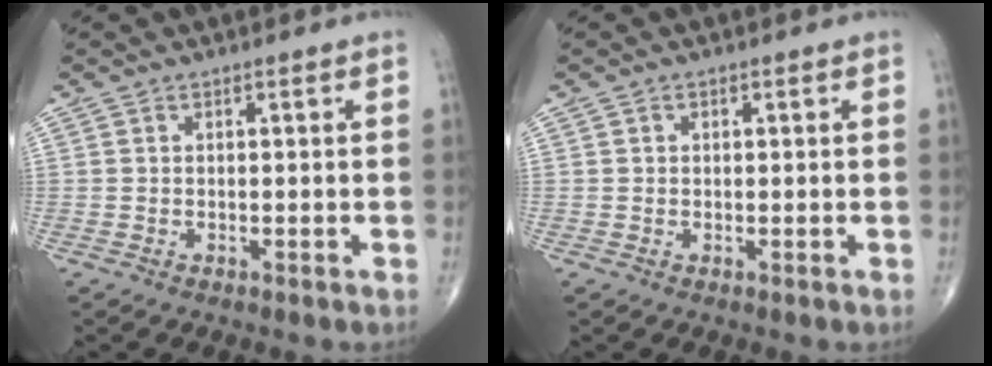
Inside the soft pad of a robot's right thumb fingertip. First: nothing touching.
{"total": 0.6, "force": [0.1, 0.5, 0.2], "torque": [0.002, 0.001, 0.001]}